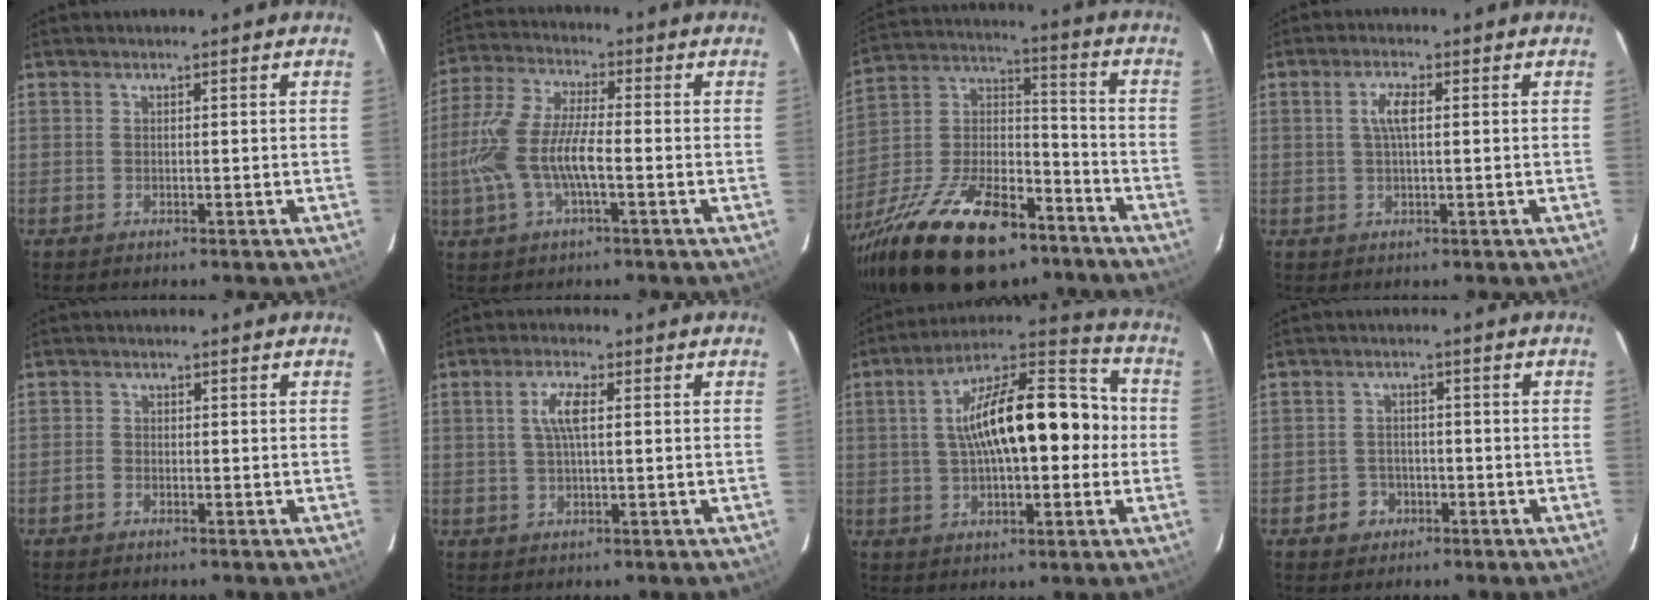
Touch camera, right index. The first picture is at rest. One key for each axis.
{"total": 12.2, "fx": -2.6, "fy": 3.7, "fz": 11.3, "tx": -0.246, "ty": 0.001, "tz": -0.051}
{"total": 27.7, "fx": -17.4, "fy": 12.9, "fz": 17.3, "tx": -0.345, "ty": -0.009, "tz": -0.282}
{"total": 3.5, "fx": 0.6, "fy": 1.0, "fz": 3.3, "tx": -0.066, "ty": 0.006, "tz": 0.012}
{"total": 1.1, "fx": -0.9, "fy": 0.7, "fz": 0.2, "tx": -0.005, "ty": 0.000, "tz": -0.019}
{"total": 3.8, "fx": 0.6, "fy": 1.0, "fz": 3.6, "tx": -0.072, "ty": 0.006, "tz": 0.012}
{"total": 18.9, "fx": 0.7, "fy": 7.7, "fz": 17.3, "tx": -0.284, "ty": 0.034, "tz": 0.005}
{"total": 4.0, "fx": -1.8, "fy": 3.6, "fz": 0.4, "tx": -0.016, "ty": 0.015, "tz": -0.027}